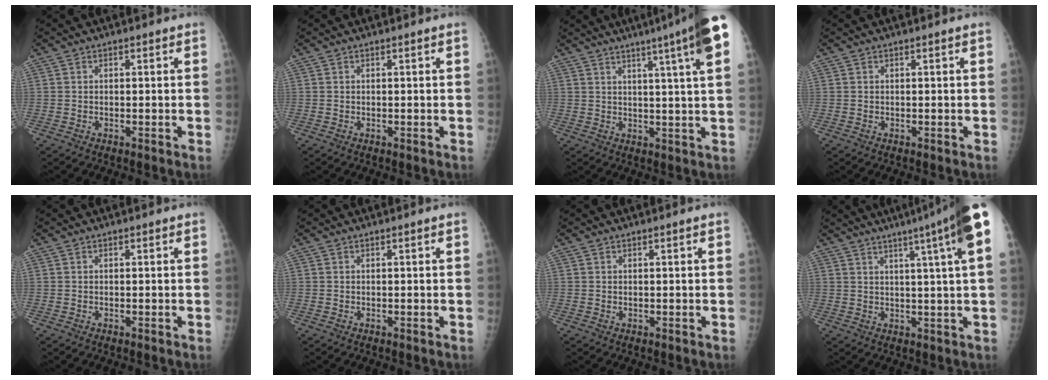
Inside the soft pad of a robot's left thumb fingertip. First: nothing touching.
{"total": 0.0}
{"total": 13.4, "force": [7.5, -0.3, 11.2], "torque": [-0.153, -0.013, 0.085]}
{"total": 0.0}
{"total": 0.0}
{"total": 0.0}
{"total": 0.0}
{"total": 12.7, "force": [6.1, -0.6, 11.1], "torque": [-0.154, 0.000, 0.075]}